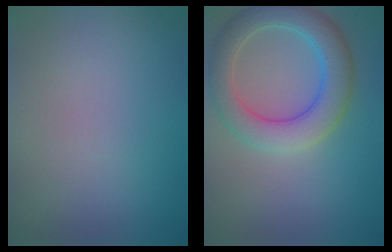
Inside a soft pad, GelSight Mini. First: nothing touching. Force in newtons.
{"total": 5.5, "press": 5.5, "slide": 0.3}